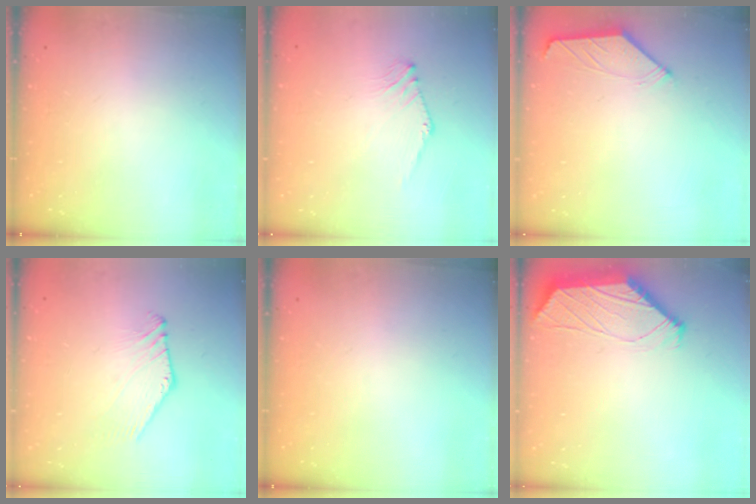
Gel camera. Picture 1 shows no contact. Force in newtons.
{"total": 1.2, "press": 1.1, "slide": 0.4}
{"total": 2.0, "press": 1.9, "slide": 0.5}
{"total": 1.1, "press": 1.1, "slide": 0.2}
{"total": 0.0}
{"total": 1.7, "press": 1.6, "slide": 0.3}